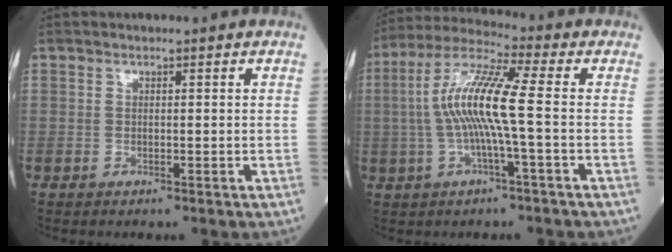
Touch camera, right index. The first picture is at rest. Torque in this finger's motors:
{"motor_torque": [1.67, -0.27, 0.87, 0.21]}